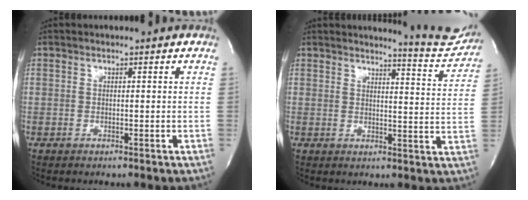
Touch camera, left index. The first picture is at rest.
{"total": 7.9, "force": [7.9, -0.4, 0.3], "torque": [-0.005, -0.058, 0.081]}